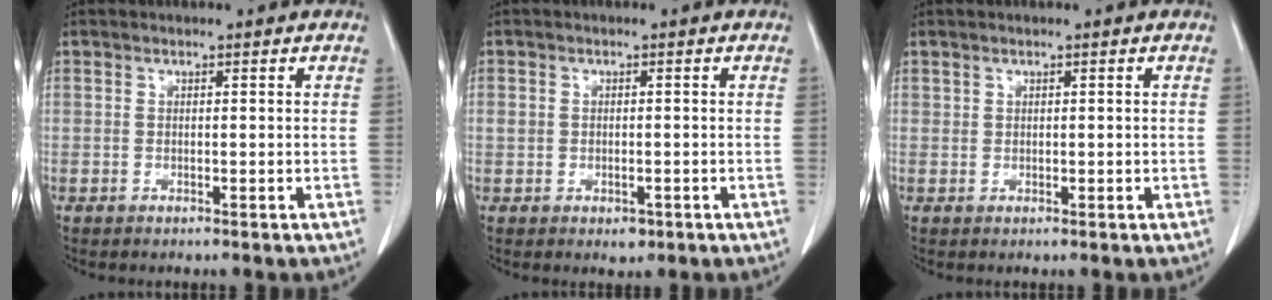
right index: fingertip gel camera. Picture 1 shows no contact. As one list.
[{"total": 2.9, "force": [-0.7, 2.3, 1.7], "torque": [-0.027, 0.006, 0.002]}, {"total": 0.6, "force": [0.4, 0.4, 0.0], "torque": [0.008, 0.002, 0.007]}]